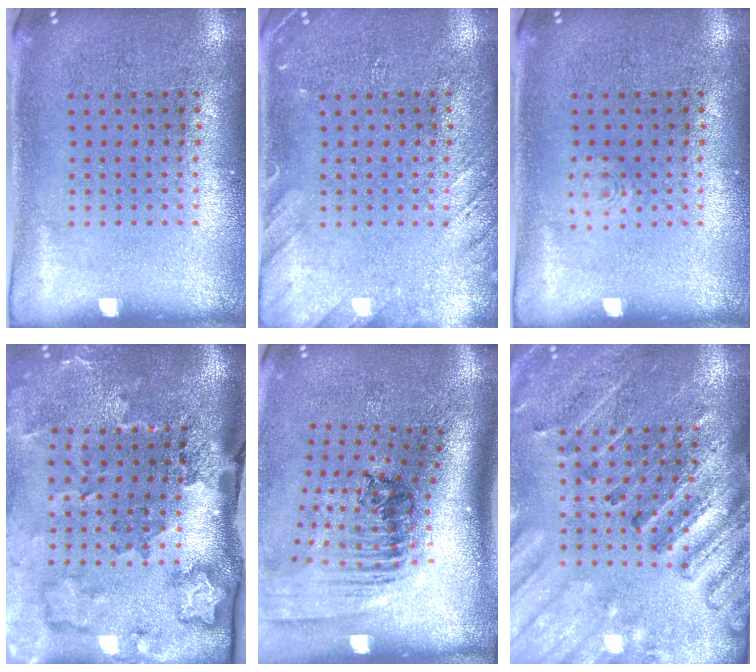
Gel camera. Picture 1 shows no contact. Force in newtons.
{"total": 2.0, "press": 2.0, "slide": 0.2}
{"total": 0.7, "press": 0.6, "slide": 0.2}
{"total": 3.5, "press": 2.2, "slide": 2.7}
{"total": 2.4, "press": 1.7, "slide": 1.7}
{"total": 2.6, "press": 2.6, "slide": 0.2}